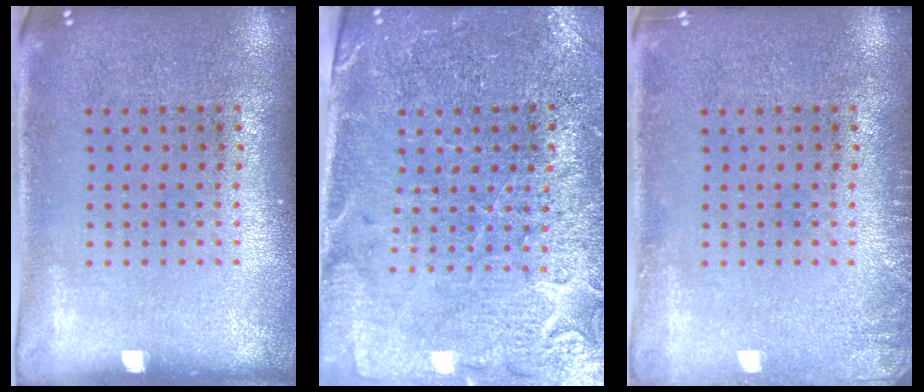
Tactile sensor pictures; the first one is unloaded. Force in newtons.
{"total": 3.3, "press": 3.2, "slide": 1.0}
{"total": 1.1, "press": 1.1, "slide": 0.2}